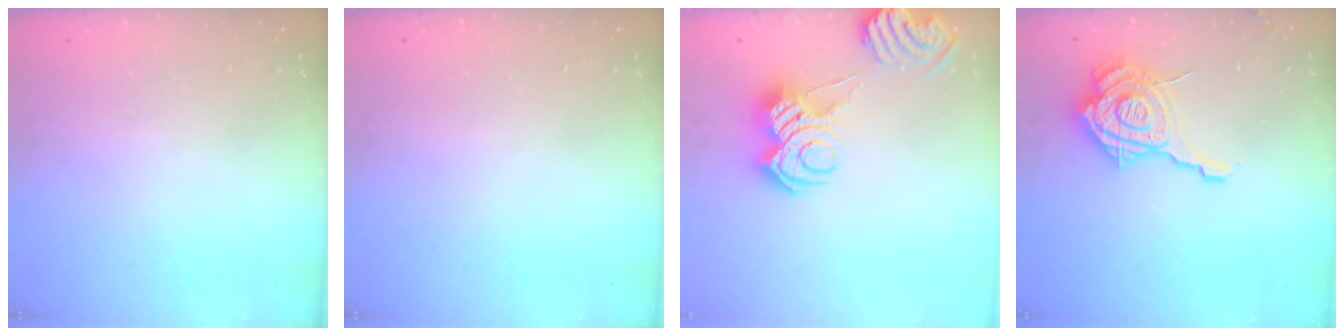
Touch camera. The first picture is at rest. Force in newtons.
{"total": 0.0}
{"total": 9.9, "press": 9.9, "slide": 0.7}
{"total": 19.5, "press": 19.4, "slide": 2.0}